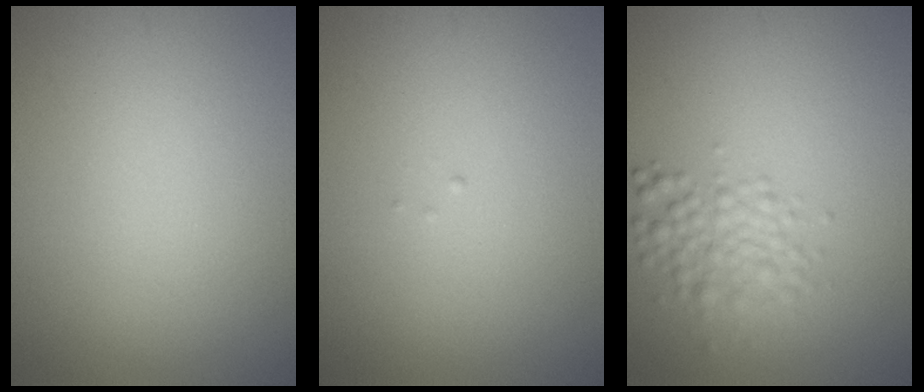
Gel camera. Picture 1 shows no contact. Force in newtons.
{"total": 0.0}
{"total": 2.9, "press": 2.9, "slide": 0.0}